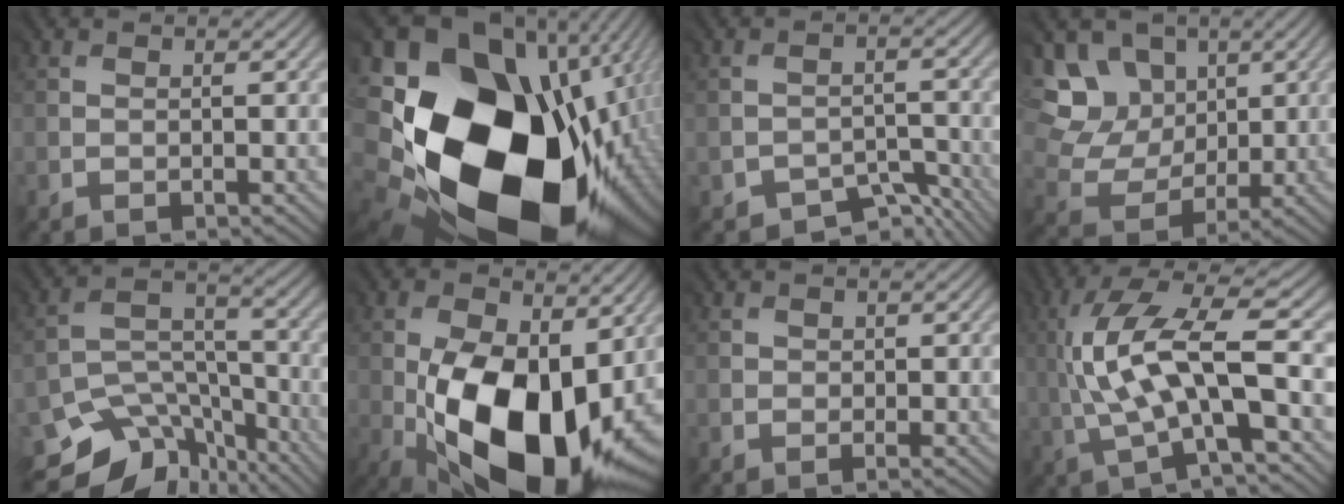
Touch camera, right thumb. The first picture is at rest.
{"total": 24.3, "force": [-4.3, 18.2, 15.5], "torque": [-0.326, -0.099, -0.019]}
{"total": 4.0, "force": [-3.4, 1.9, 0.8], "torque": [0.002, -0.006, -0.048]}
{"total": 12.0, "force": [4.8, 9.4, 5.6], "torque": [-0.150, 0.017, 0.102]}
{"total": 11.1, "force": [-8.4, 6.1, 3.8], "torque": [-0.072, -0.018, -0.141]}
{"total": 18.3, "force": [-3.2, 10.8, 14.4], "torque": [-0.253, -0.025, -0.050]}
{"total": 0.6, "force": [0.1, 0.4, 0.4], "torque": [-0.005, -0.003, 0.002]}
{"total": 12.8, "force": [-0.2, 4.1, 12.1], "torque": [-0.259, 0.018, -0.002]}